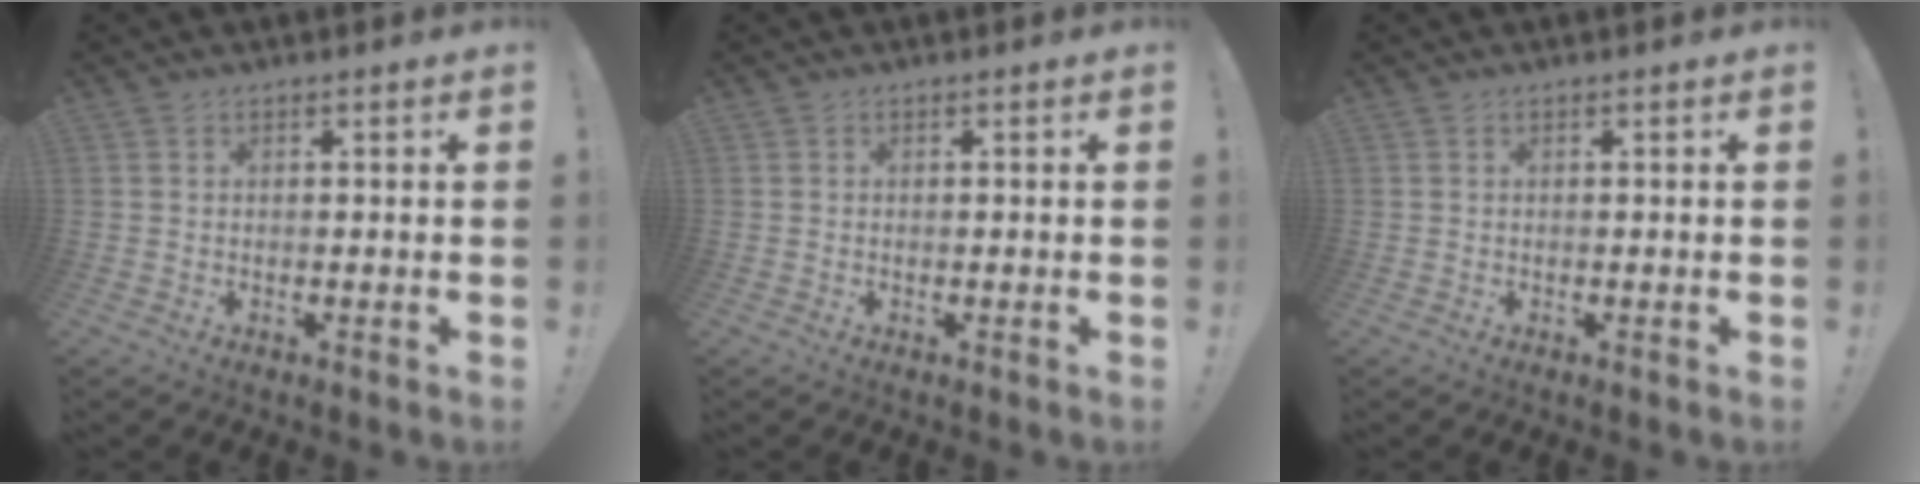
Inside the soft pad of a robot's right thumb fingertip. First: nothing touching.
{"total": 0.0}
{"total": 0.0}